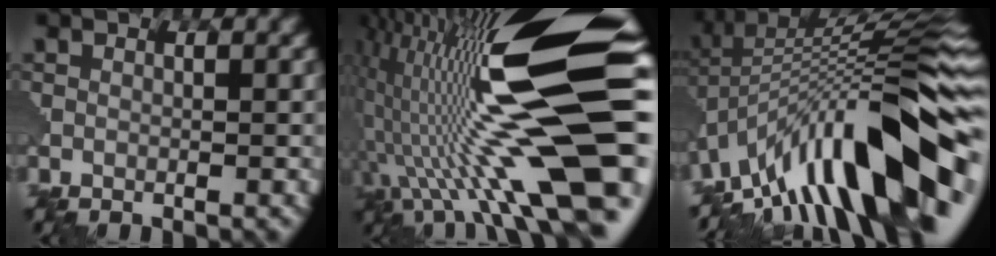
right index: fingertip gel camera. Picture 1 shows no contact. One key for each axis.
{"total": 18.2, "fx": 1.2, "fy": 4.6, "fz": 17.6, "tx": -0.301, "ty": 0.036, "tz": 0.029}
{"total": 13.8, "fx": -6.0, "fy": 3.7, "fz": 11.9, "tx": -0.185, "ty": 0.037, "tz": -0.103}